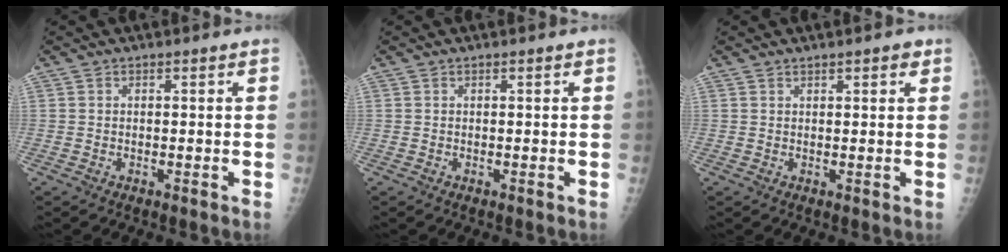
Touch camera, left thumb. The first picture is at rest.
{"total": 0.0}
{"total": 2.1, "force": [1.4, 0.7, 1.4], "torque": [-0.012, -0.004, 0.017]}